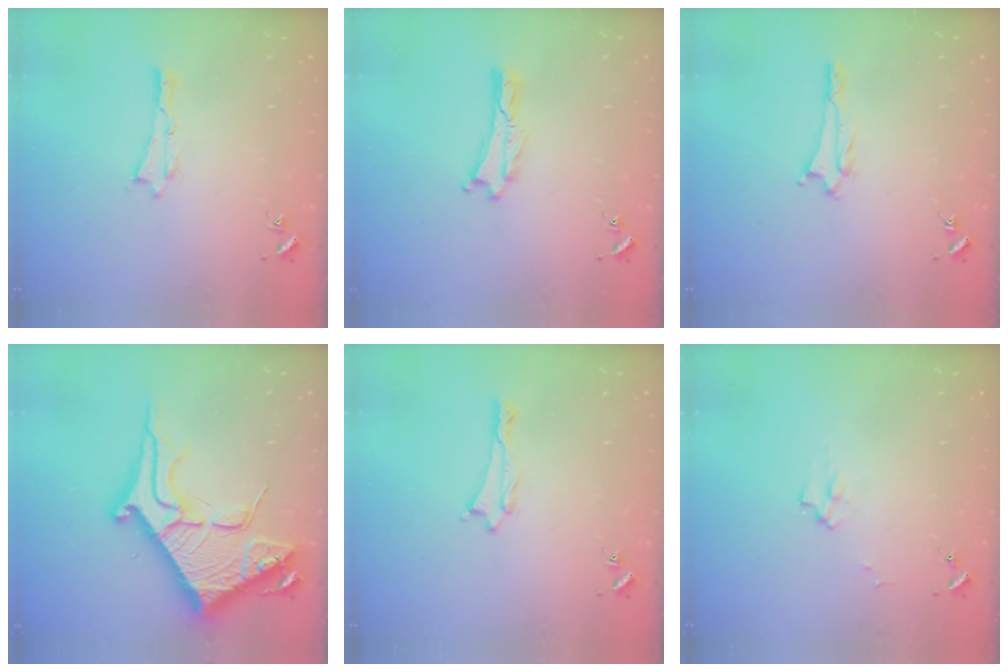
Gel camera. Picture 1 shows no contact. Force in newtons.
{"total": 0.0}
{"total": 1.0, "press": 0.9, "slide": 0.2}
{"total": 13.9, "press": 13.9, "slide": 1.5}
{"total": 0.6, "press": 0.5, "slide": 0.2}
{"total": 2.2, "press": 2.2, "slide": 0.3}